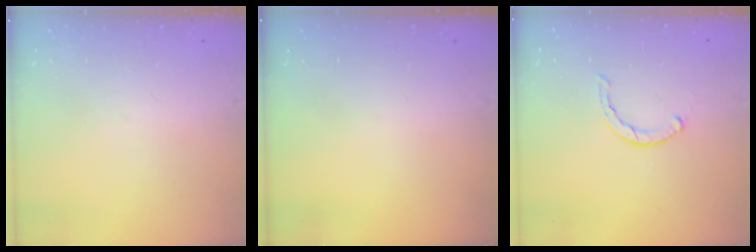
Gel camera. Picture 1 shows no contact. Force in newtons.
{"total": 0.0}
{"total": 0.5, "press": 0.5, "slide": 0.2}